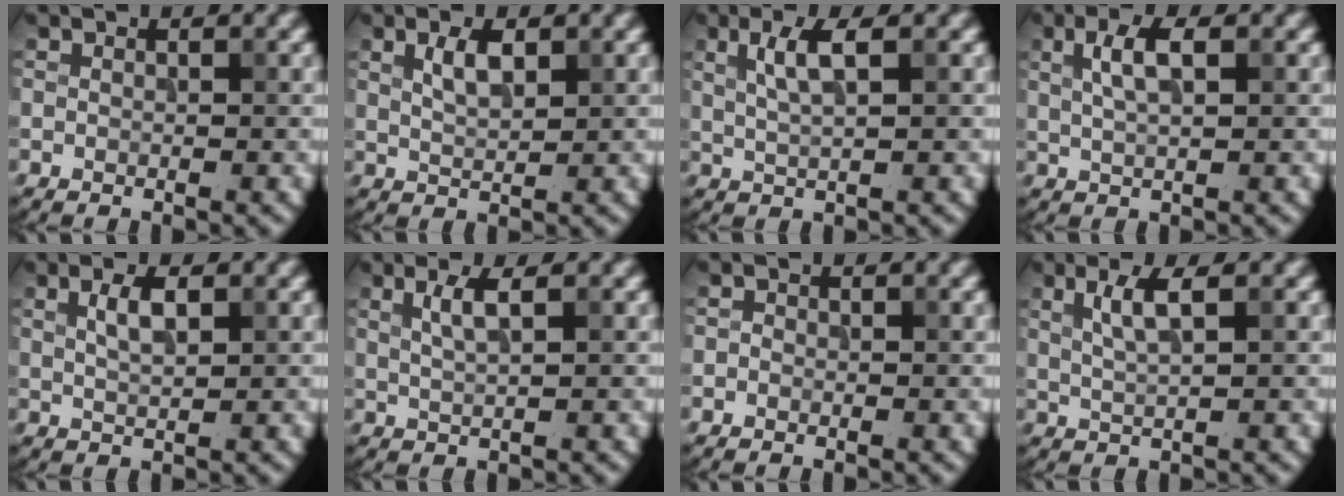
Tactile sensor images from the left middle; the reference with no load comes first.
{"total": 2.4, "force": [1.0, 1.0, 1.9], "torque": [-0.039, 0.001, 0.022]}
{"total": 3.0, "force": [1.1, 0.7, 2.7], "torque": [-0.051, 0.001, 0.021]}
{"total": 3.0, "force": [1.0, 1.0, 2.6], "torque": [-0.051, 0.006, 0.019]}
{"total": 2.3, "force": [0.9, 0.8, 1.9], "torque": [-0.038, 0.002, 0.018]}
{"total": 2.2, "force": [0.9, 0.6, 2.0], "torque": [-0.035, -0.001, 0.017]}
{"total": 0.5, "force": [-0.3, 0.4, 0.1], "torque": [0.001, -0.002, -0.007]}
{"total": 2.8, "force": [1.1, 0.7, 2.5], "torque": [-0.048, -0.001, 0.021]}